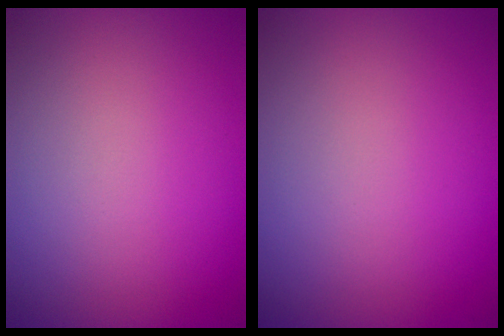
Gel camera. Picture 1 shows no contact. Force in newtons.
{"total": 0.0}